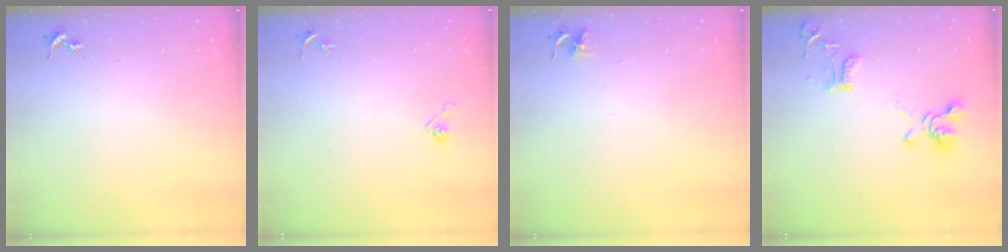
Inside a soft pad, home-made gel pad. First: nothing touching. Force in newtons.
{"total": 3.9, "press": 3.7, "slide": 1.3}
{"total": 4.1, "press": 4.0, "slide": 0.5}
{"total": 15.8, "press": 15.7, "slide": 1.6}